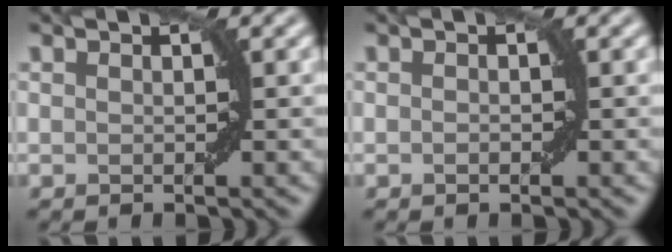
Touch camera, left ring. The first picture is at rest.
{"total": 0.5, "force": [-0.2, 0.2, 0.4], "torque": [-0.007, 0.002, -0.002]}